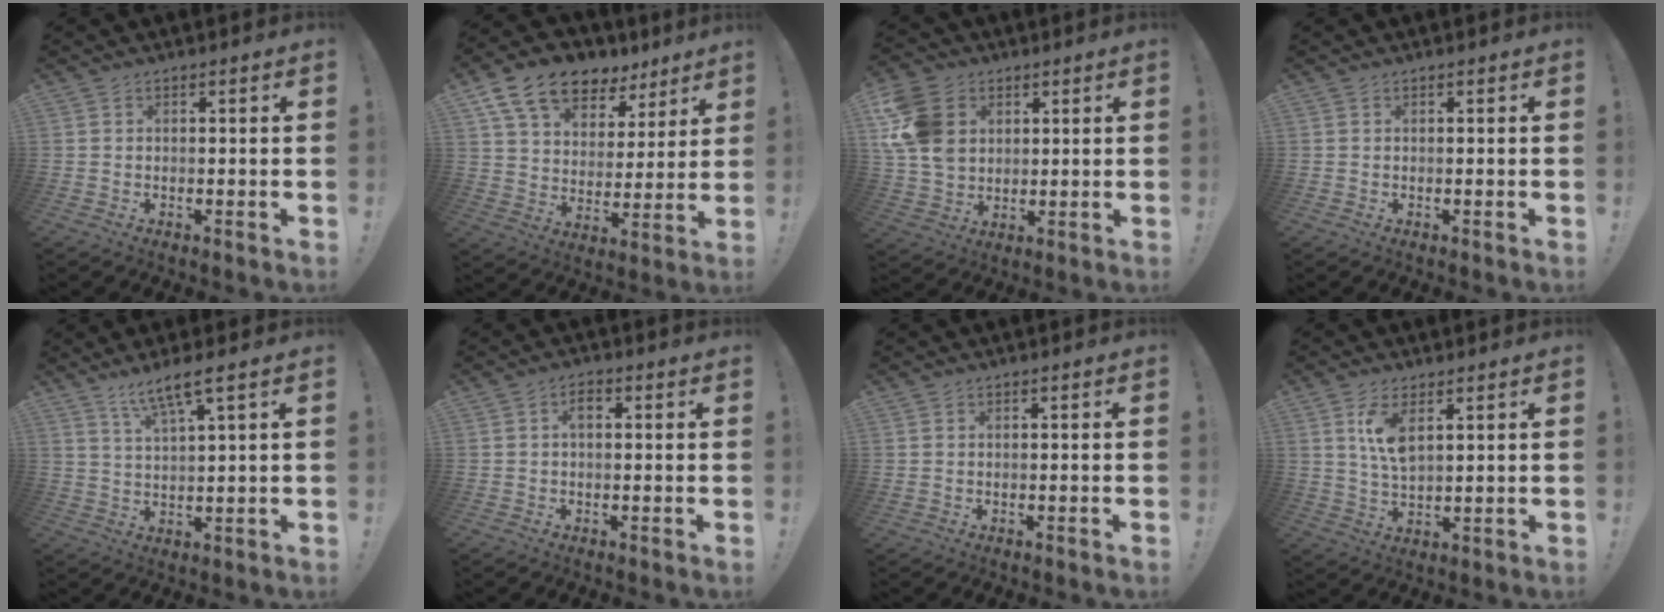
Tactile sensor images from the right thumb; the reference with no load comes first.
{"total": 15.6, "force": [10.4, 9.2, 7.0], "torque": [-0.118, -0.066, 0.192]}
{"total": 15.6, "force": [4.8, 12.0, 8.8], "torque": [-0.166, -0.013, 0.098]}
{"total": 0.0}
{"total": 6.7, "force": [4.6, 0.3, 4.9], "torque": [-0.094, -0.020, 0.077]}
{"total": 2.5, "force": [0.6, 1.2, 2.0], "torque": [-0.032, 0.004, 0.006]}
{"total": 0.0}
{"total": 8.0, "force": [3.7, 3.4, 6.3], "torque": [-0.113, -0.018, 0.063]}